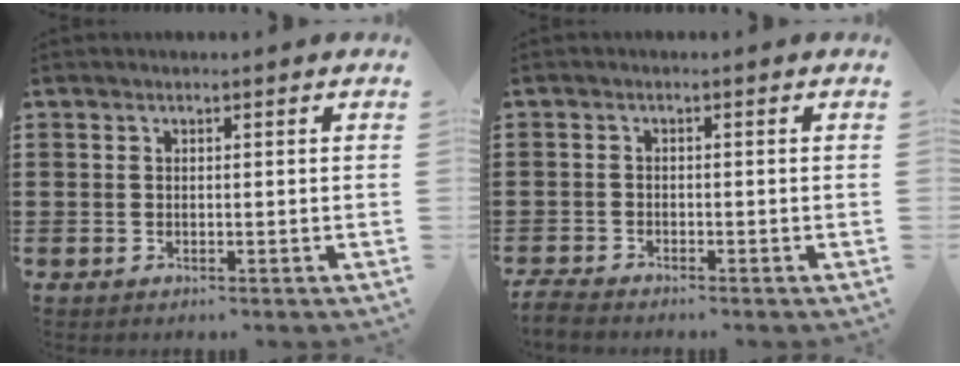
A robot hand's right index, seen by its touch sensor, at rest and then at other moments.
{"total": 1.7, "force": [-1.7, 0.0, 0.1], "torque": [-0.007, -0.003, -0.034]}